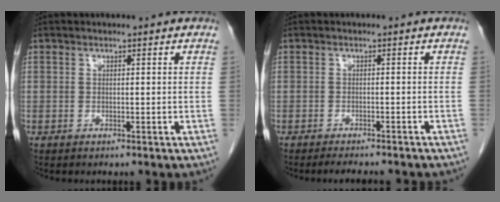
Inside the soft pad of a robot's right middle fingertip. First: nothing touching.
{"total": 7.0, "force": [-6.2, 1.3, 3.0], "torque": [-0.034, -0.006, -0.076]}